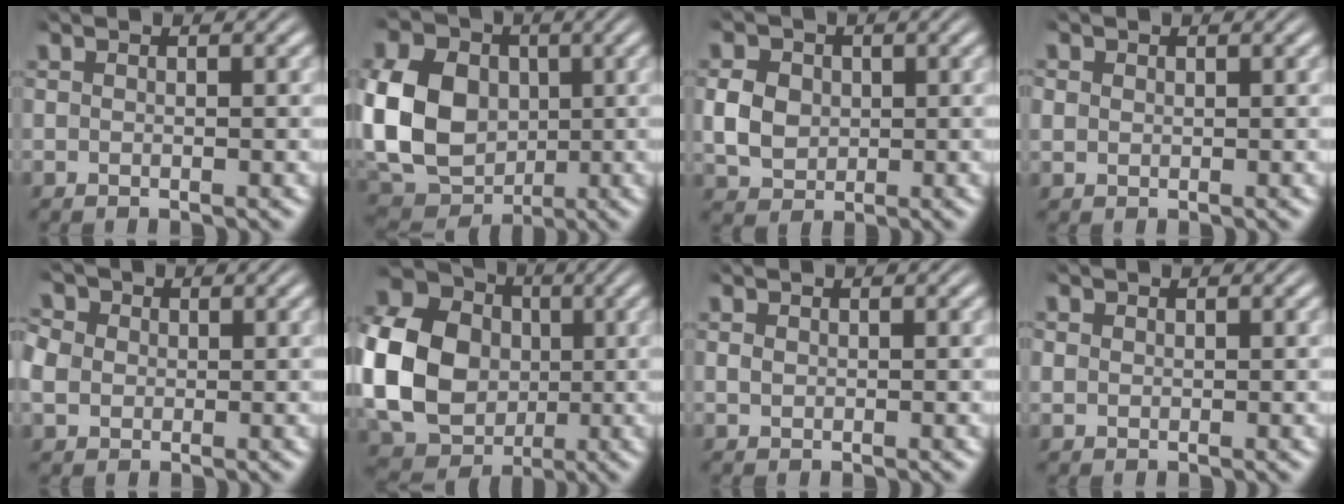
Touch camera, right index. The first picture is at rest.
{"total": 11.2, "force": [-0.5, 9.3, 6.3], "torque": [-0.138, -0.041, 0.003]}
{"total": 4.5, "force": [0.0, 4.0, 2.1], "torque": [-0.041, -0.012, 0.009]}
{"total": 1.1, "force": [0.4, 1.0, 0.2], "torque": [-0.012, -0.011, 0.015]}
{"total": 4.4, "force": [0.6, 4.0, 1.8], "torque": [-0.053, -0.008, 0.012]}
{"total": 20.6, "force": [1.6, 18.0, 10.0], "torque": [-0.231, -0.034, 0.016]}
{"total": 0.0}
{"total": 0.8, "force": [0.4, 0.7, 0.1], "torque": [-0.007, -0.009, 0.015]}